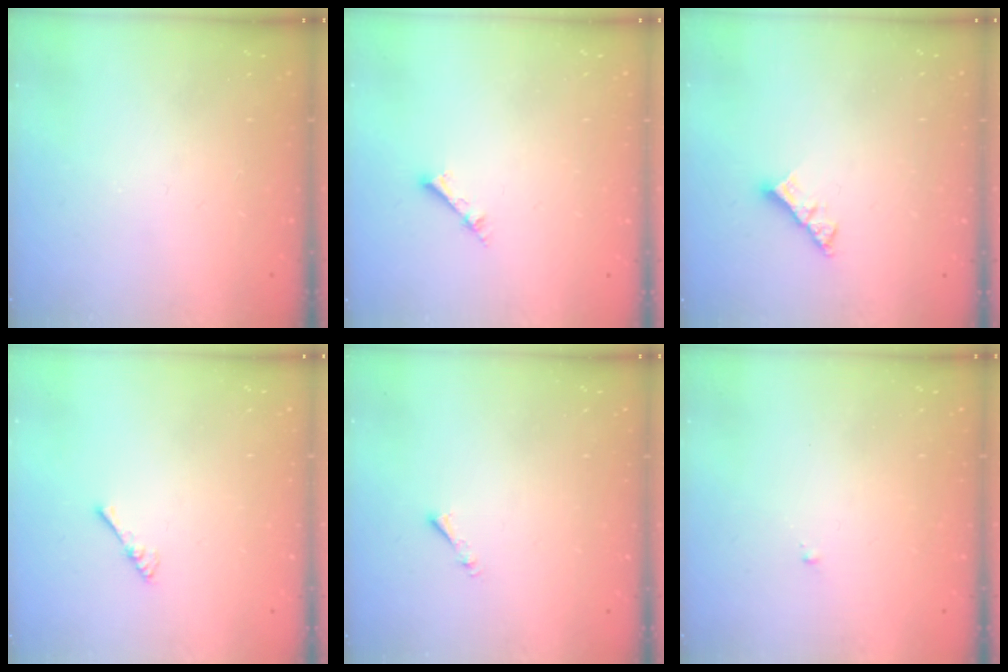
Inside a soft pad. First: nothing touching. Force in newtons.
{"total": 2.1, "press": 2.1, "slide": 0.3}
{"total": 4.8, "press": 4.8, "slide": 0.5}
{"total": 2.4, "press": 2.4, "slide": 0.5}
{"total": 0.8, "press": 0.7, "slide": 0.3}
{"total": 0.6, "press": 0.6, "slide": 0.2}